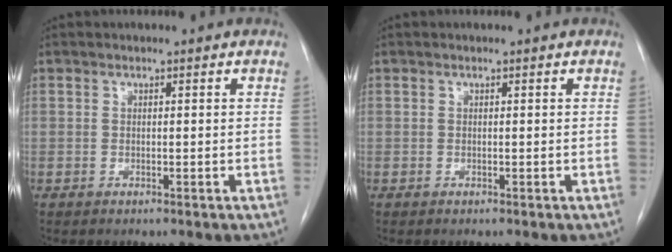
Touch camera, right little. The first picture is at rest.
{"total": 0.0}